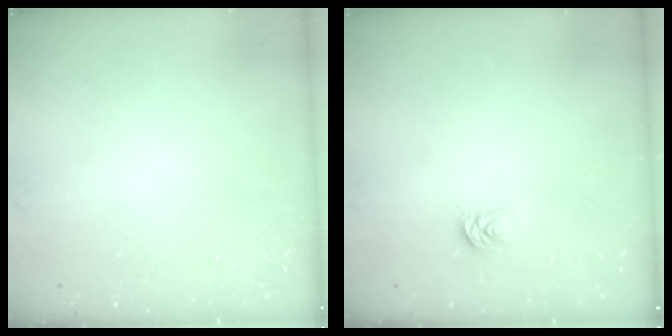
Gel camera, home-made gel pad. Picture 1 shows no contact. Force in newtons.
{"total": 2.6, "press": 2.6, "slide": 0.3}